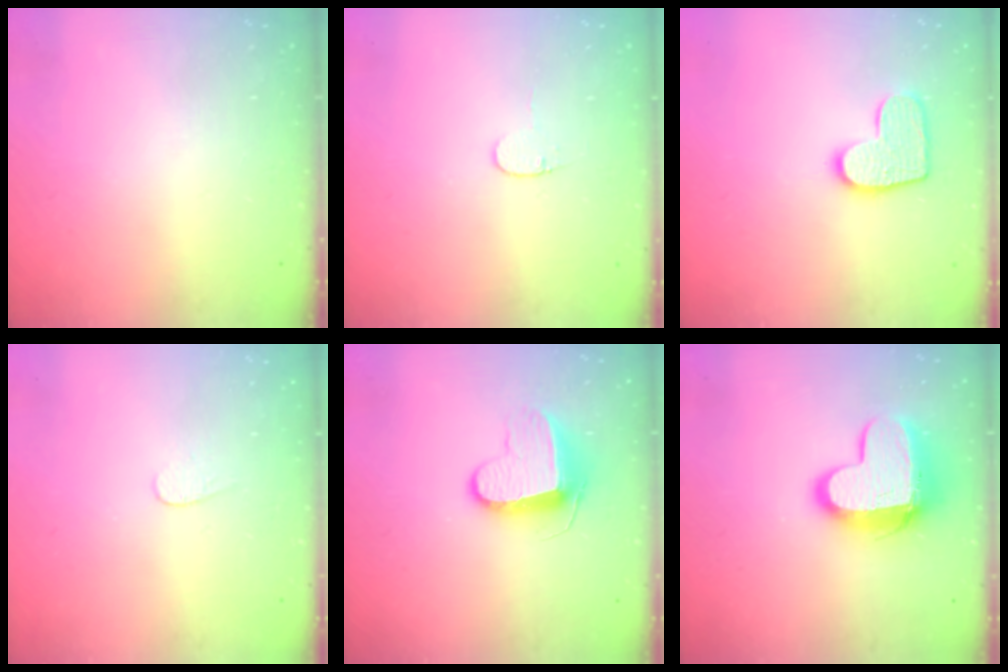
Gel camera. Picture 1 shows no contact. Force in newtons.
{"total": 3.4, "press": 3.4, "slide": 0.4}
{"total": 10.9, "press": 10.9, "slide": 0.6}
{"total": 3.1, "press": 3.0, "slide": 0.3}
{"total": 9.8, "press": 9.8, "slide": 0.4}
{"total": 12.8, "press": 12.7, "slide": 1.4}